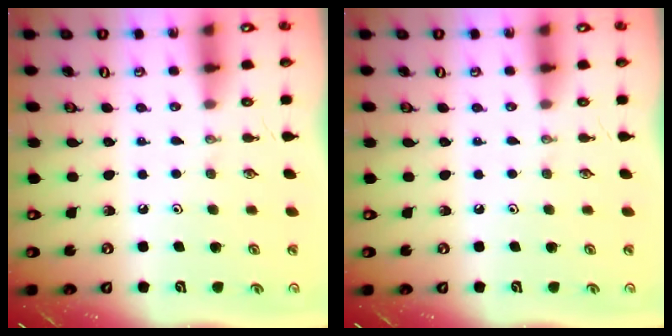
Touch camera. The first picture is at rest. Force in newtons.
{"total": 0.0}